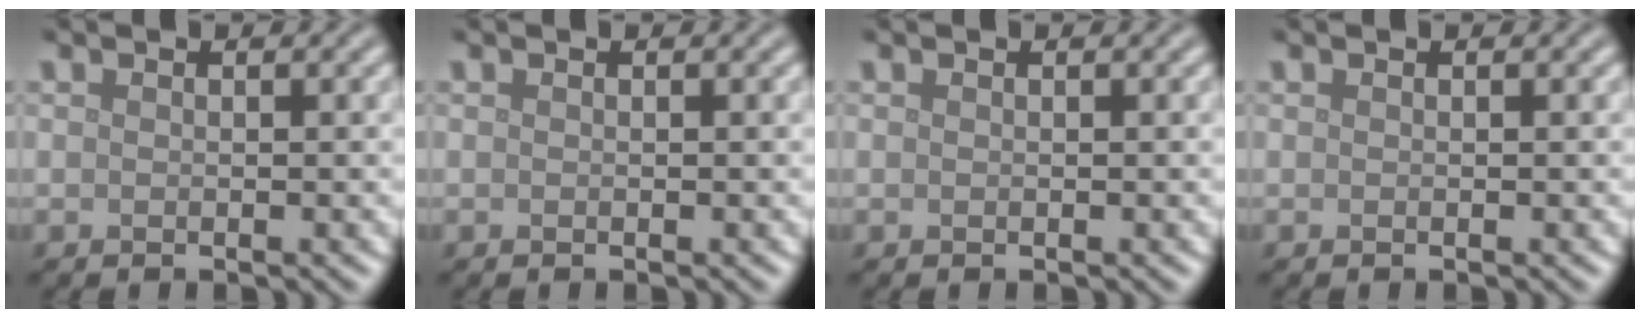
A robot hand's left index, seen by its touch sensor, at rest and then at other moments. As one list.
[{"total": 0.0}, {"total": 0.0}, {"total": 0.0}]